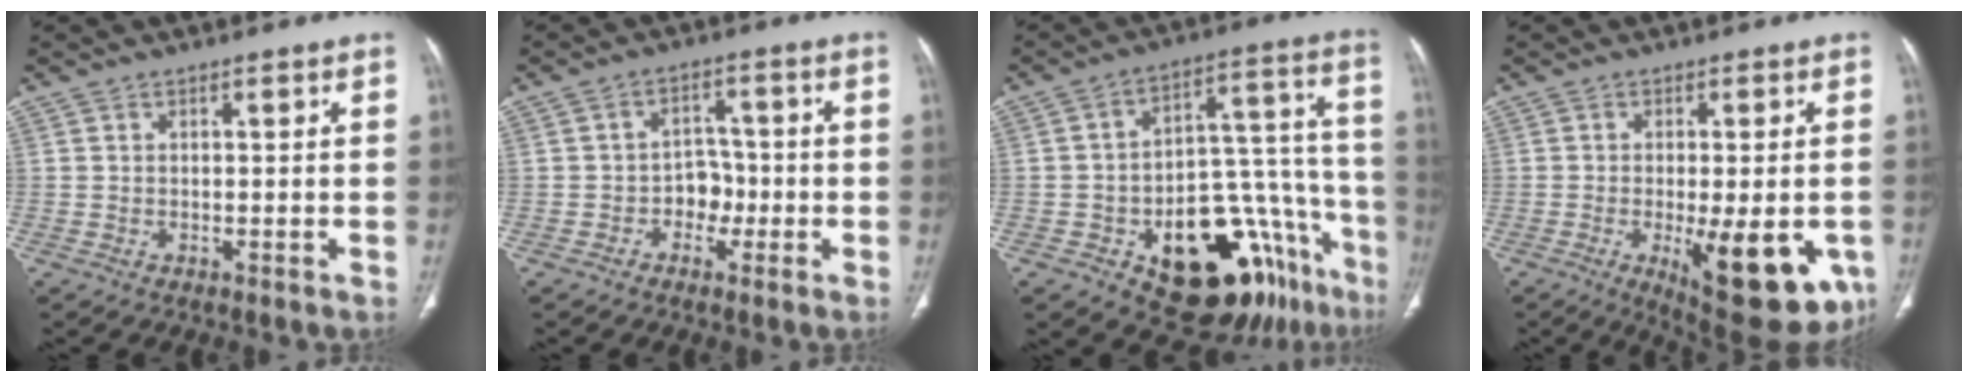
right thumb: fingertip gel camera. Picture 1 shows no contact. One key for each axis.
{"total": 4.8, "fx": -1.6, "fy": 3.9, "fz": 2.3, "tx": 0.000, "ty": 0.021, "tz": -0.033}
{"total": 25.3, "fx": -12.8, "fy": 12.4, "fz": 17.9, "tx": -0.154, "ty": 0.100, "tz": -0.170}
{"total": 17.6, "fx": -5.7, "fy": 6.6, "fz": 15.3, "tx": -0.154, "ty": -0.016, "tz": -0.059}